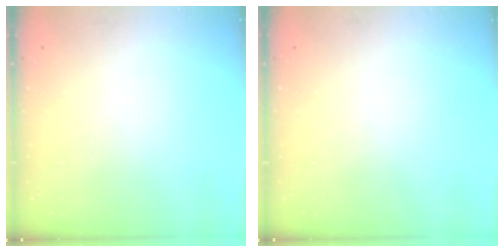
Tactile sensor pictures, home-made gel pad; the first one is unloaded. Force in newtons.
{"total": 0.0}